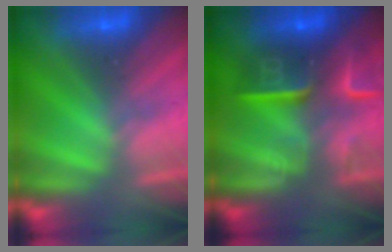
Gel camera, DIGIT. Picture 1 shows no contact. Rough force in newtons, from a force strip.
{"total": 8.1}